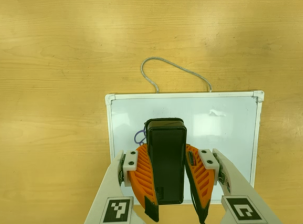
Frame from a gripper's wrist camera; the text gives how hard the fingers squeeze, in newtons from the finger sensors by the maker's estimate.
{"total": 10.1, "left": 8.5, "right": 11.6}